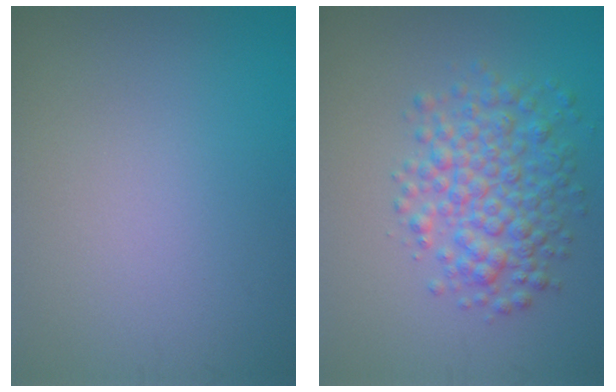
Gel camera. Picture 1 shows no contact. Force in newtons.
{"total": 5.1, "press": 5.1, "slide": 0.1}